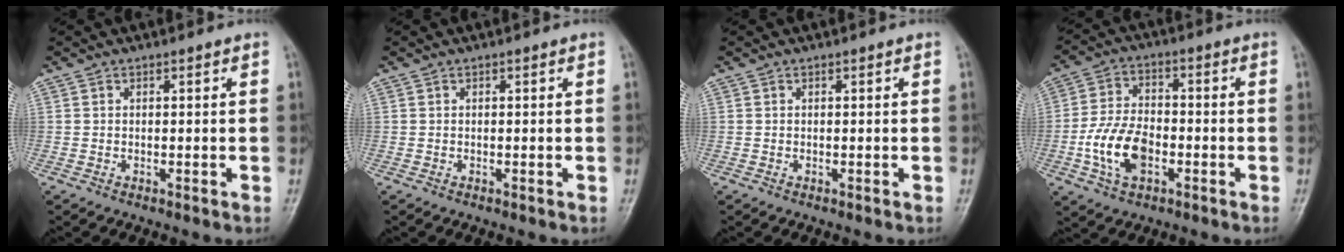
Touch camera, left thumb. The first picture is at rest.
{"total": 0.0}
{"total": 0.0}
{"total": 10.6, "force": [-3.2, 6.5, 7.8], "torque": [-0.145, 0.015, -0.062]}